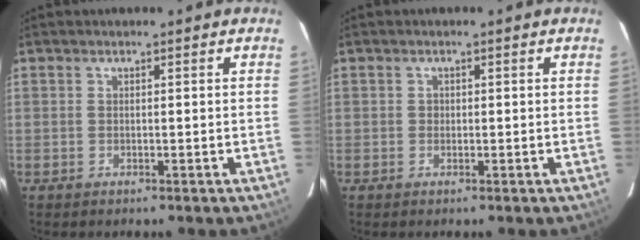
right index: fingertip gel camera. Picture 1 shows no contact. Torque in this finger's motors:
{"motor_torque": [0.10, 0.01, 0.05, 0.01]}